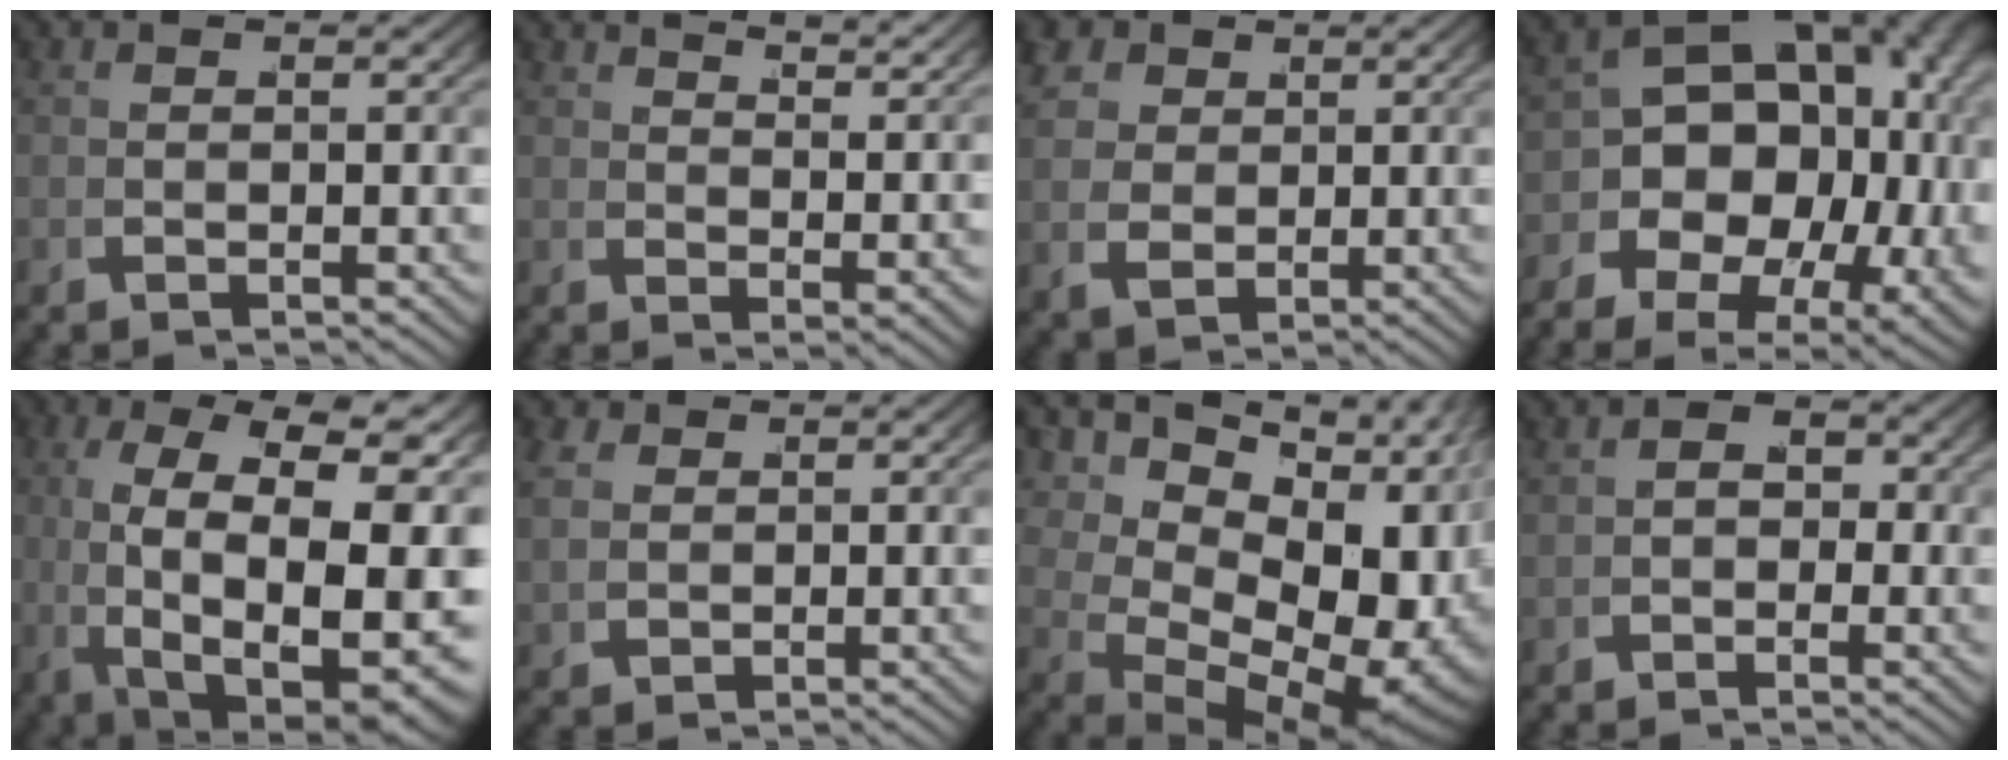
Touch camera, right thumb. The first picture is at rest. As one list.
[{"total": 3.8, "force": [3.6, 0.0, 1.3], "torque": [-0.003, 0.007, 0.060]}, {"total": 5.8, "force": [1.4, 4.8, 3.0], "torque": [-0.073, -0.017, 0.036]}, {"total": 18.4, "force": [0.6, 13.6, 12.5], "torque": [-0.210, -0.026, 0.003]}, {"total": 21.0, "force": [-1.0, 12.8, 16.6], "torque": [-0.311, -0.058, 0.020]}, {"total": 2.6, "force": [1.3, 2.1, 0.9], "torque": [-0.027, -0.004, 0.032]}, {"total": 17.7, "force": [0.1, 11.8, 13.1], "torque": [-0.226, -0.020, 0.019]}, {"total": 2.0, "force": [-0.3, 1.8, 1.0], "torque": [-0.005, 0.002, -0.010]}]